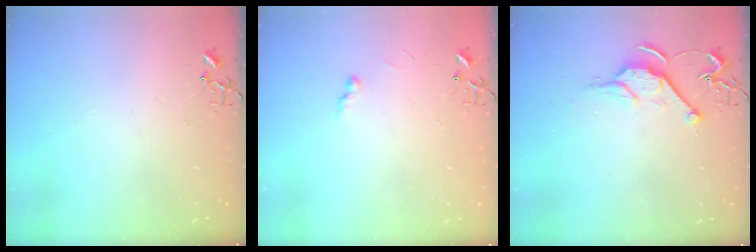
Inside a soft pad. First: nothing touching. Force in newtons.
{"total": 4.3, "press": 4.2, "slide": 0.6}
{"total": 9.9, "press": 9.9, "slide": 0.4}